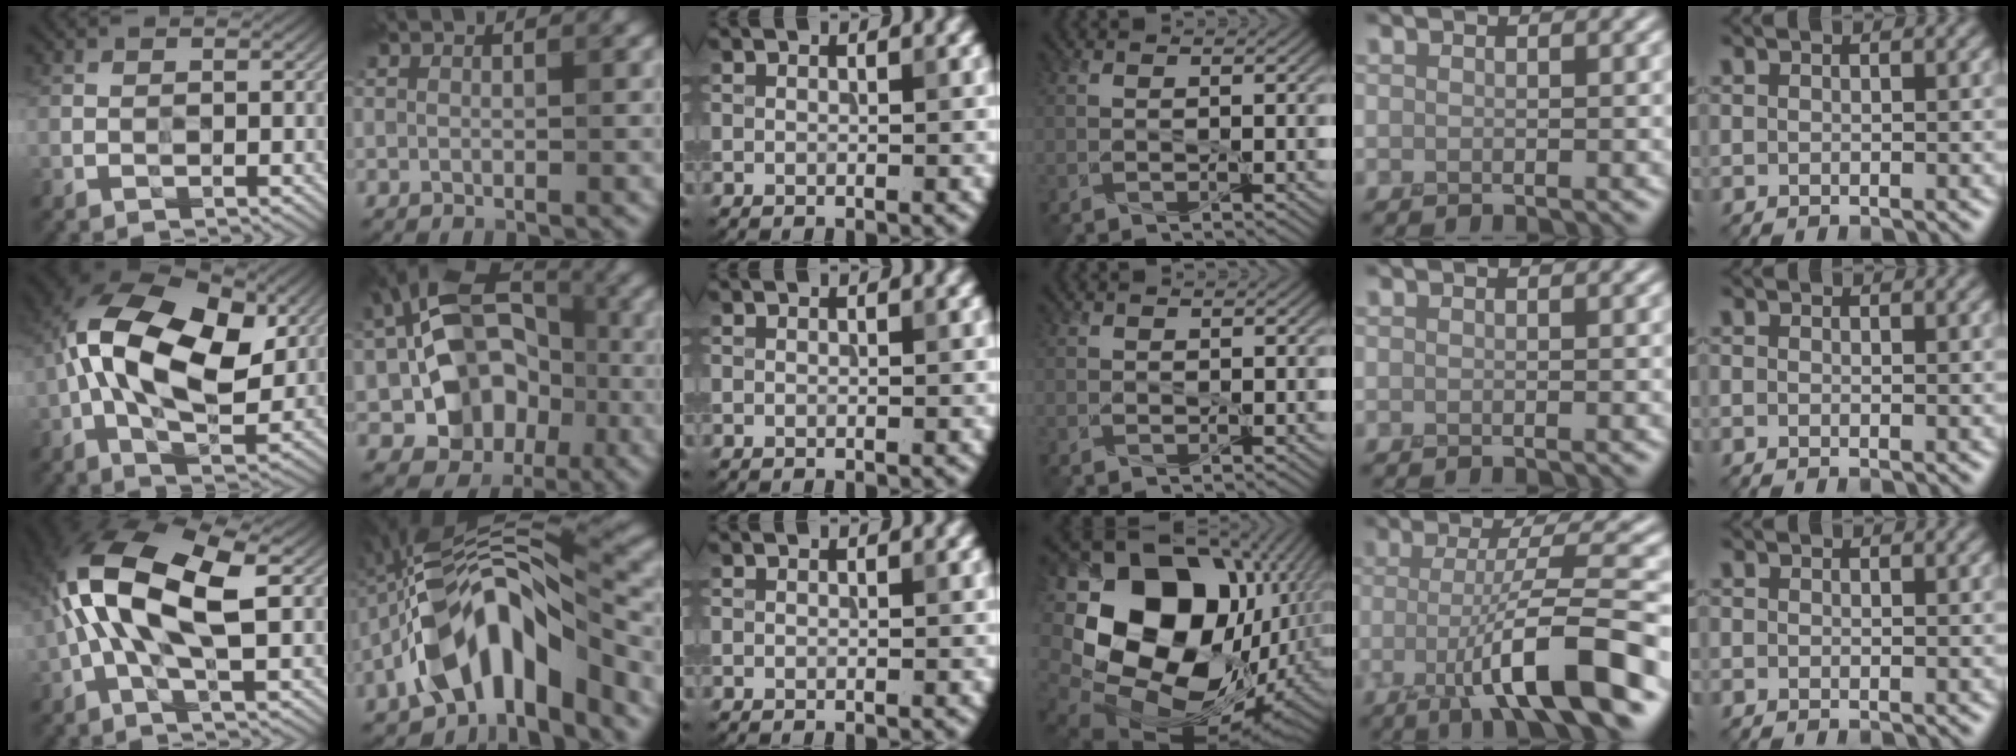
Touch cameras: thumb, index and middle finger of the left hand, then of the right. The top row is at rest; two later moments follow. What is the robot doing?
{"motion": "peel", "object": "tape"}